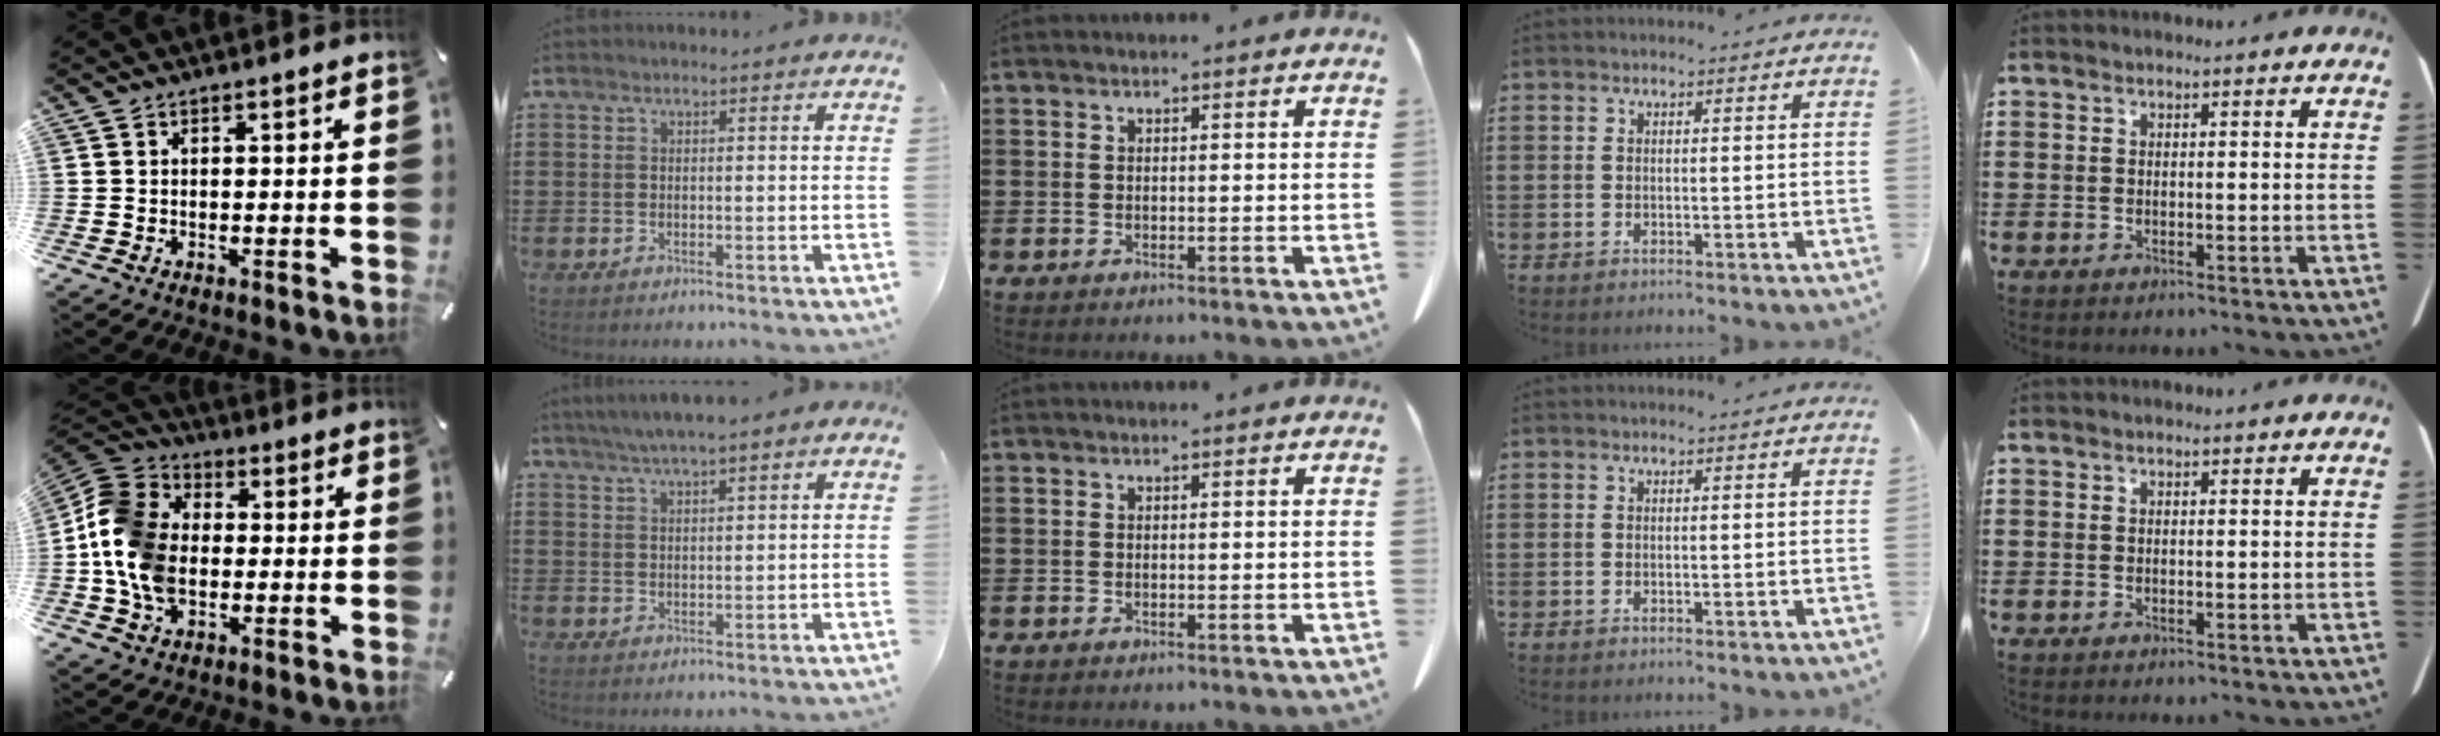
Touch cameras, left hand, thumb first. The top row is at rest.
{"thumb": {"total": 14.5, "force": [-2.3, 11.1, 9.0], "torque": [-0.218, 0.024, -0.044]}, "index": {"total": 2.9, "force": [2.3, 0.0, 1.8], "torque": [-0.037, 0.001, 0.043]}}